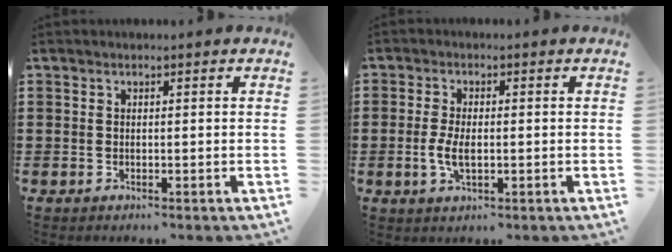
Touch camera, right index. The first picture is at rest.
{"total": 4.1, "force": [-0.6, 1.8, 3.7], "torque": [-0.086, -0.005, -0.017]}